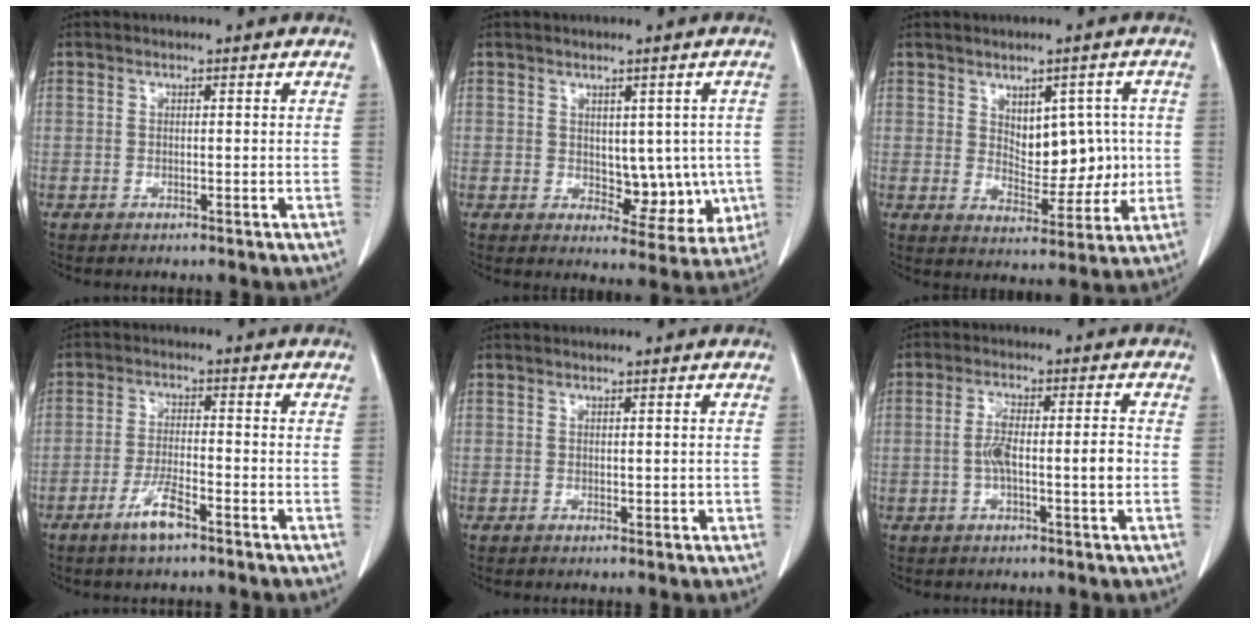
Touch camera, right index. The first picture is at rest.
{"total": 7.5, "force": [-0.1, 4.6, 5.9], "torque": [-0.050, 0.003, 0.013]}
{"total": 7.6, "force": [1.2, 4.5, 6.0], "torque": [-0.075, 0.010, 0.032]}
{"total": 5.3, "force": [-3.3, 0.8, 4.0], "torque": [-0.080, -0.002, -0.061]}
{"total": 1.0, "force": [-0.1, 0.6, 0.8], "torque": [-0.009, -0.001, 0.002]}
{"total": 6.5, "force": [-0.9, 1.1, 6.3], "torque": [-0.121, 0.011, -0.017]}